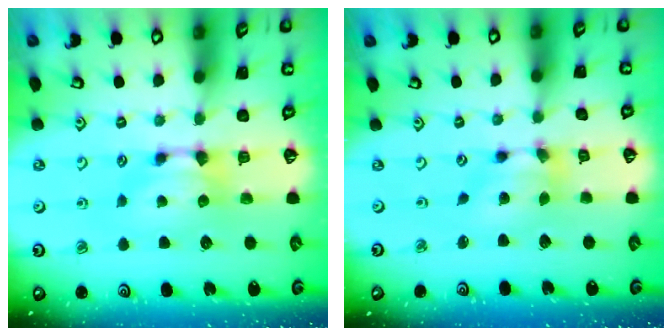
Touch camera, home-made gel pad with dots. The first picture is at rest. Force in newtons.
{"total": 5.2, "press": 4.8, "slide": 2.0}